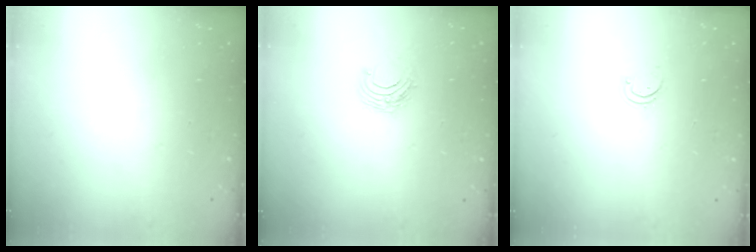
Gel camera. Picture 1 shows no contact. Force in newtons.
{"total": 6.0, "press": 5.9, "slide": 0.6}
{"total": 1.7, "press": 1.7, "slide": 0.3}